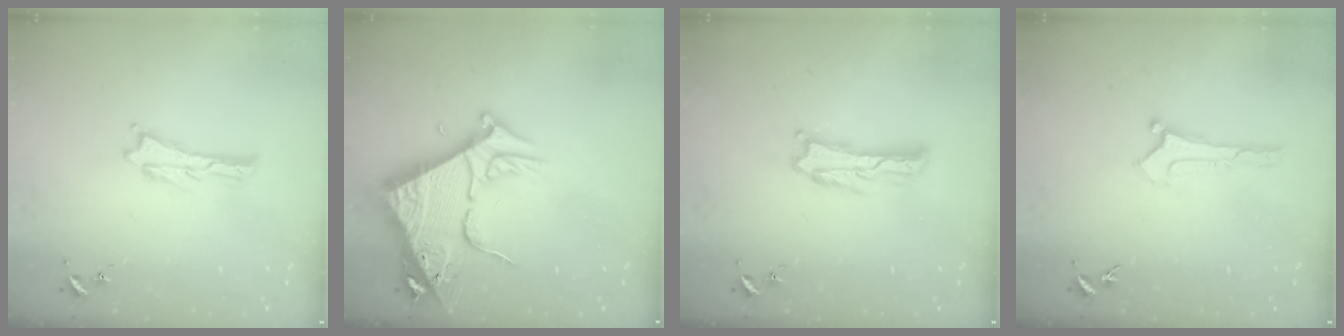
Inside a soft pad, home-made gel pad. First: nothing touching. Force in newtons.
{"total": 9.9, "press": 9.9, "slide": 1.1}
{"total": 1.0, "press": 1.0, "slide": 0.2}
{"total": 0.0}